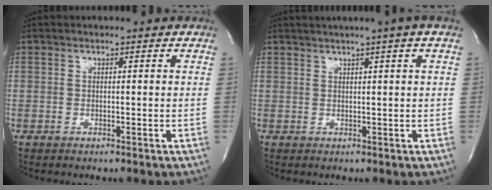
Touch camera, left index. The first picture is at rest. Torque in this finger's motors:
{"motor_torque": [0.22, -0.55, 0.36, 0.07]}